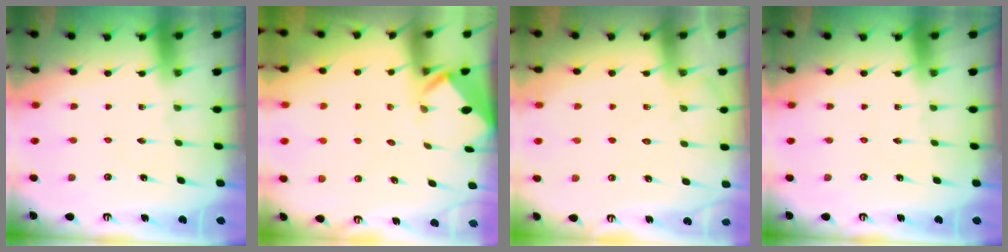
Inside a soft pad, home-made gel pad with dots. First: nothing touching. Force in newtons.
{"total": 3.5, "press": 3.5, "slide": 0.3}
{"total": 6.4, "press": 6.3, "slide": 0.8}
{"total": 0.0}